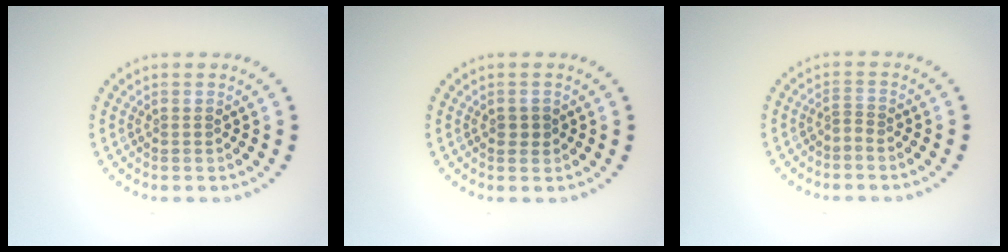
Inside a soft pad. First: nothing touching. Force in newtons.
{"total": 1.2, "press": 1.2, "slide": 0.1}
{"total": 0.6, "press": 0.1, "slide": 0.6}